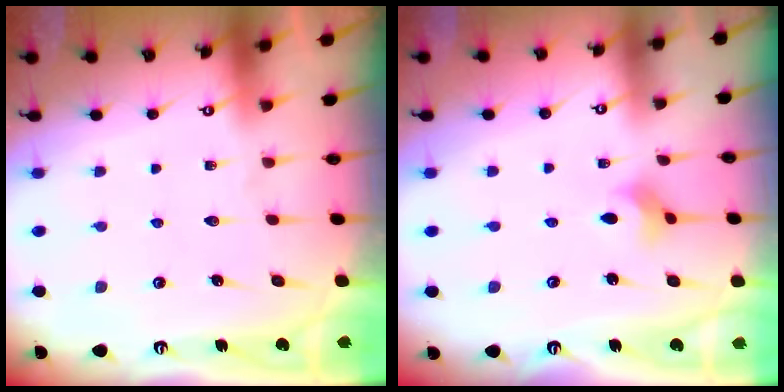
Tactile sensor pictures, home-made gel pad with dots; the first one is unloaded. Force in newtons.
{"total": 2.5, "press": 2.4, "slide": 0.5}